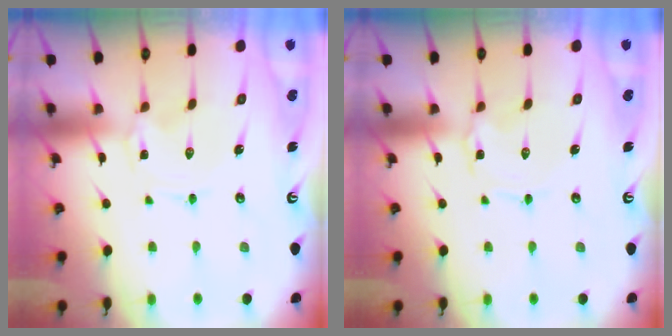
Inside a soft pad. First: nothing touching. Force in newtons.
{"total": 1.7, "press": 1.7, "slide": 0.2}